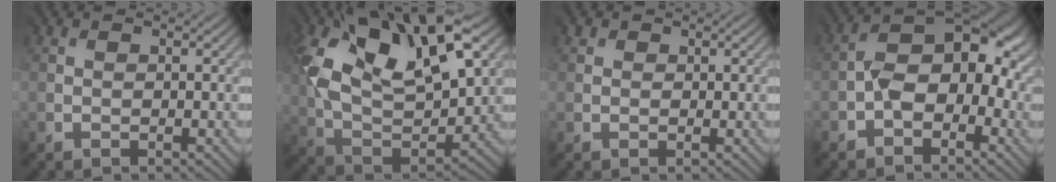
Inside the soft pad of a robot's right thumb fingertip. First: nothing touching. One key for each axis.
{"total": 14.9, "fx": 6.3, "fy": 7.8, "fz": 11.0, "tx": -0.240, "ty": -0.001, "tz": 0.125}
{"total": 1.1, "fx": 0.5, "fy": 0.9, "fz": -0.3, "tx": 0.001, "ty": -0.001, "tz": 0.006}
{"total": 7.9, "fx": -1.7, "fy": 4.9, "fz": 6.0, "tx": -0.093, "ty": 0.006, "tz": -0.042}